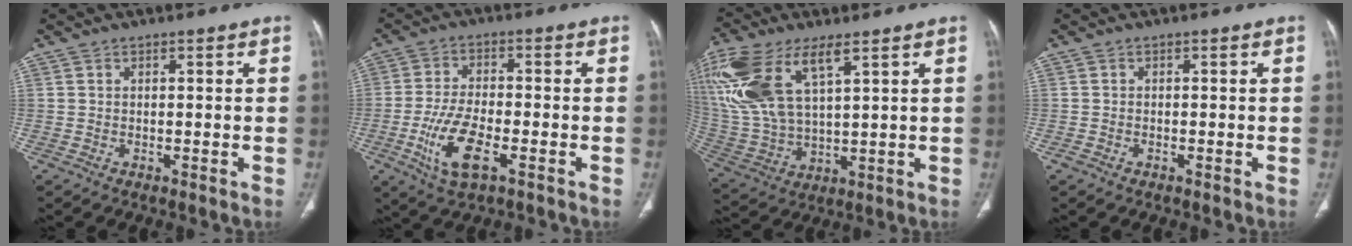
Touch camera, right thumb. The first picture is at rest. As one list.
[{"total": 10.1, "force": [-3.9, 4.0, 8.4], "torque": [-0.178, 0.005, -0.072]}, {"total": 19.5, "force": [9.1, 8.6, 15.0], "torque": [-0.346, -0.016, 0.188]}, {"total": 0.8, "force": [-0.6, 0.4, 0.3], "torque": [-0.013, 0.005, -0.011]}]